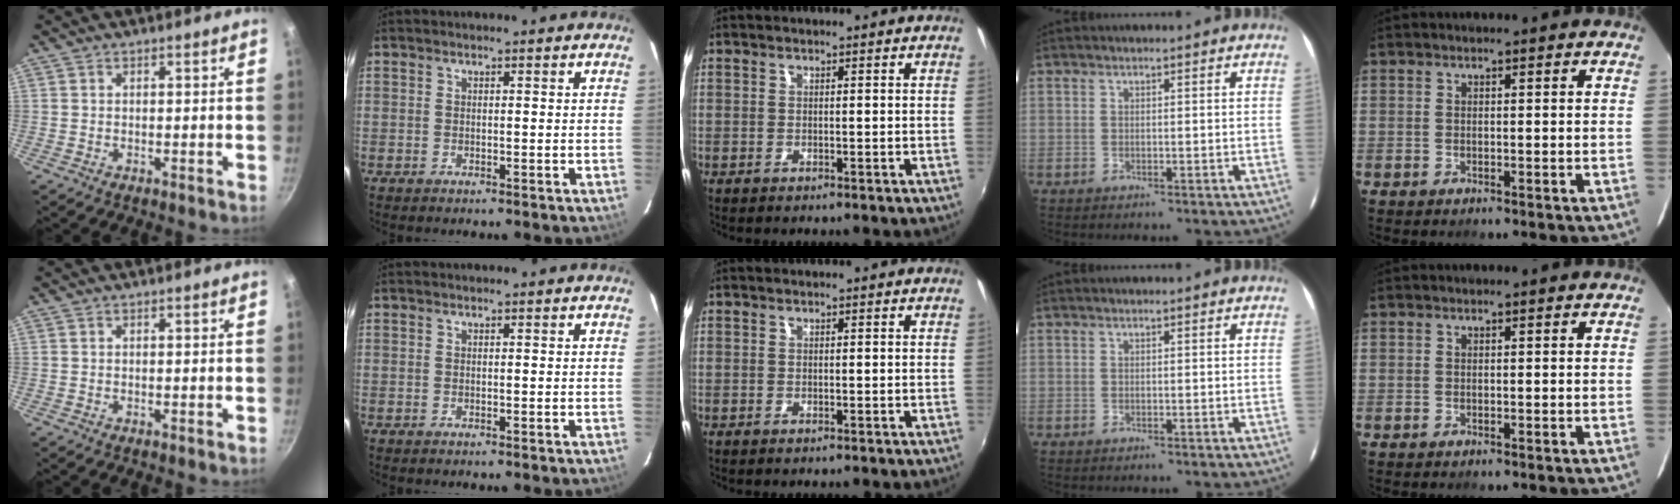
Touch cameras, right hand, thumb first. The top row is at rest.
{}